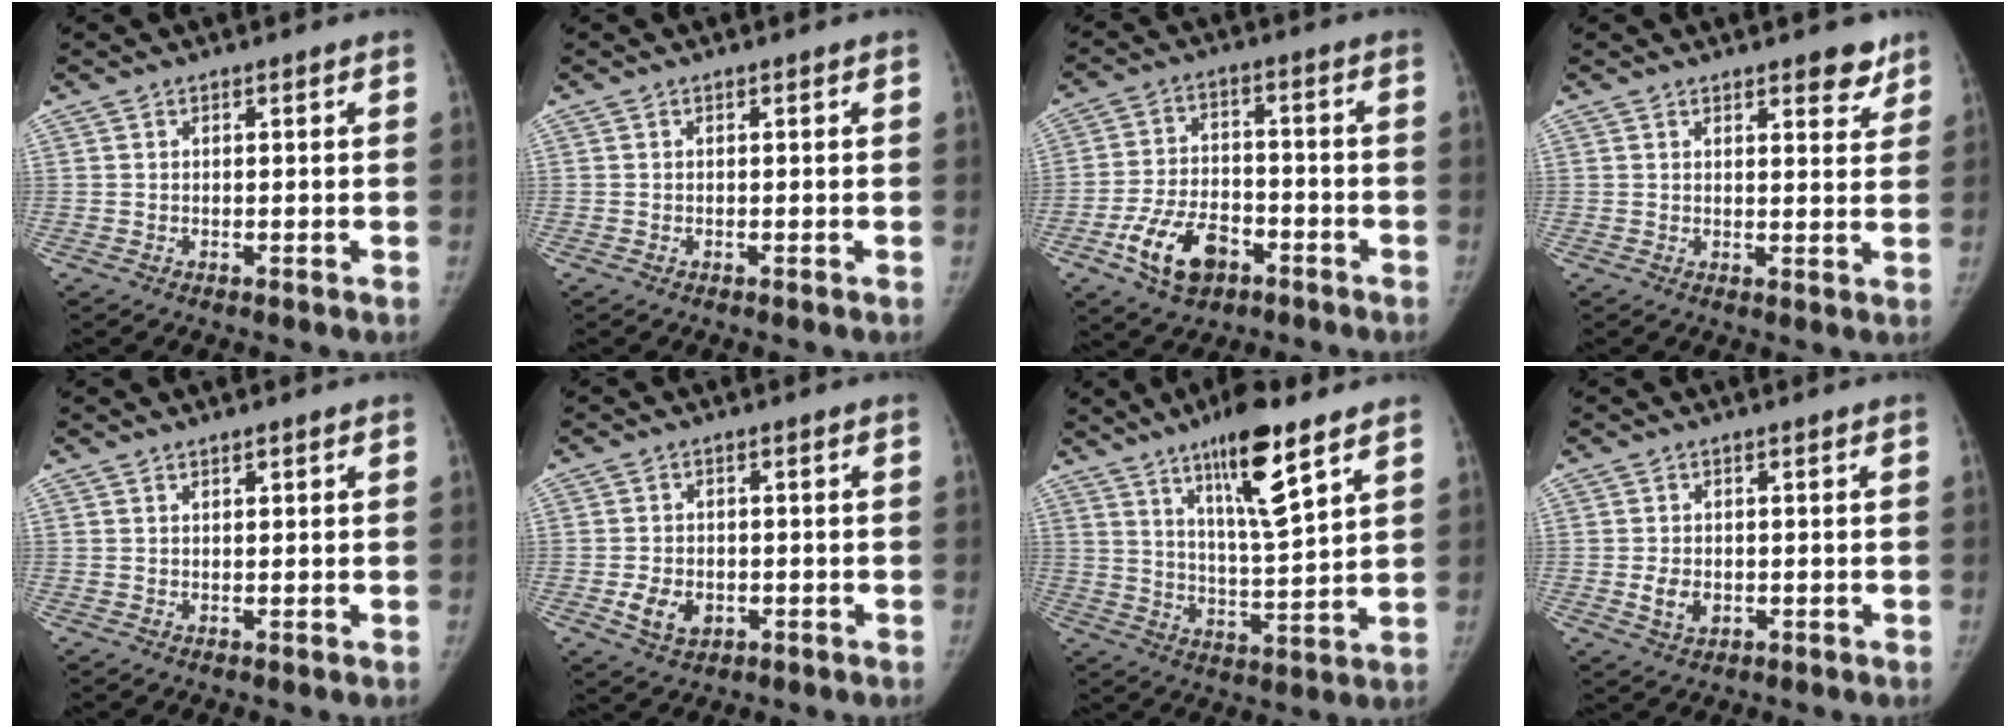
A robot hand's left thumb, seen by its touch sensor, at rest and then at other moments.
{"total": 0.0}
{"total": 11.3, "force": [-5.6, 6.9, 7.0], "torque": [-0.118, 0.026, -0.097]}
{"total": 5.1, "force": [3.6, 2.0, 3.0], "torque": [-0.012, -0.020, 0.044]}
{"total": 0.8, "force": [0.6, 0.3, 0.5], "torque": [-0.005, -0.003, 0.011]}
{"total": 5.3, "force": [-1.5, 3.9, 3.3], "torque": [-0.053, 0.001, -0.019]}
{"total": 14.1, "force": [8.4, 2.5, 11.1], "torque": [-0.177, -0.049, 0.143]}
{"total": 3.6, "force": [-0.5, 2.7, 2.4], "torque": [-0.039, -0.002, -0.002]}